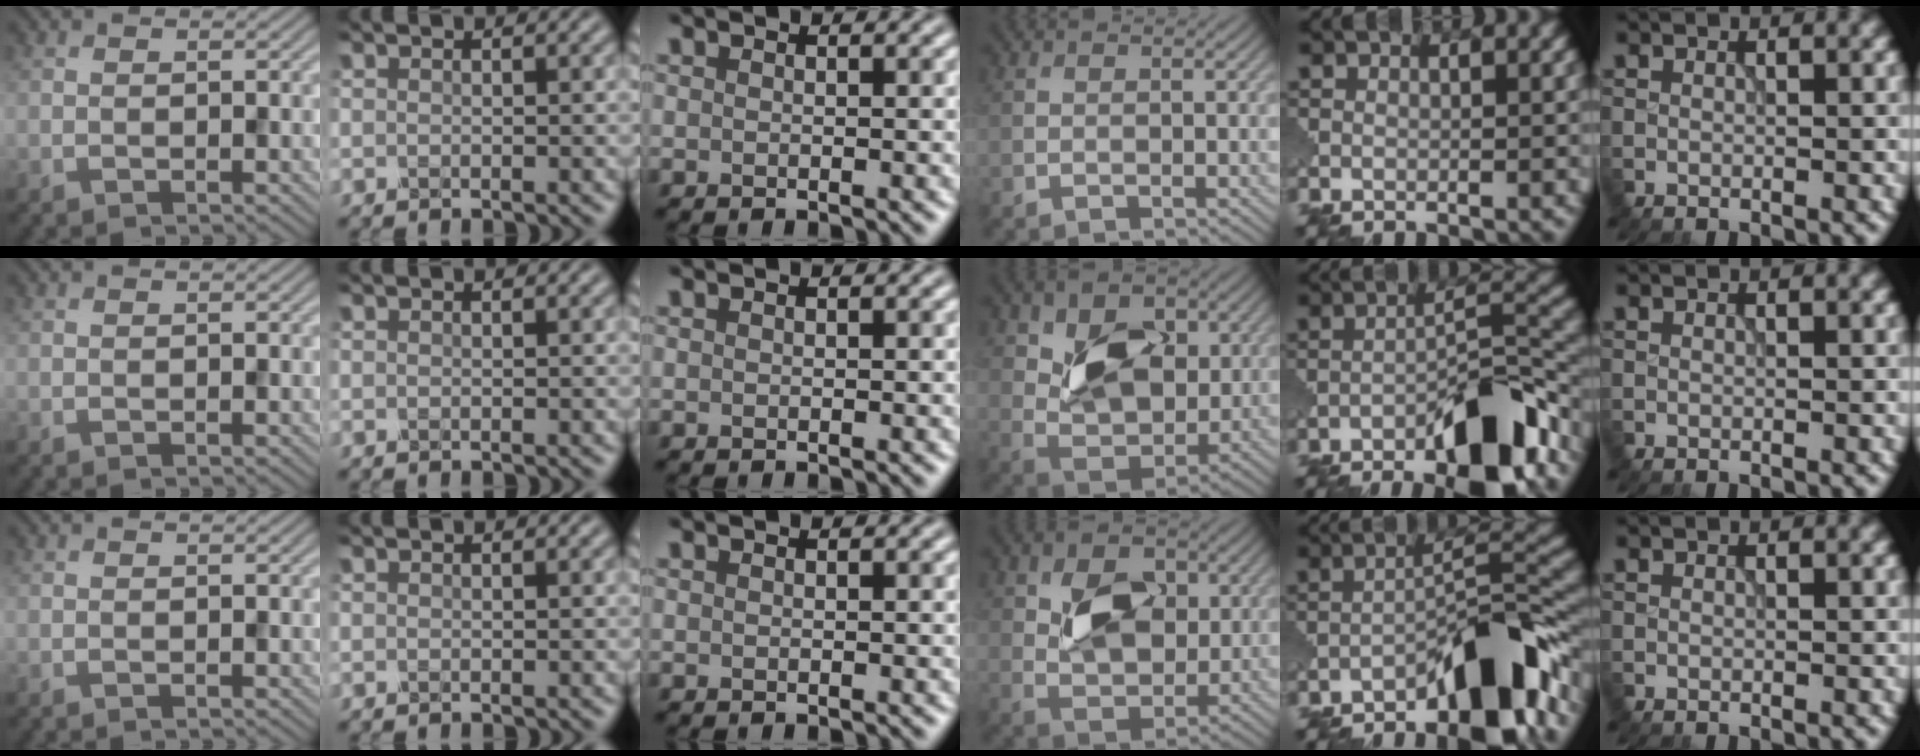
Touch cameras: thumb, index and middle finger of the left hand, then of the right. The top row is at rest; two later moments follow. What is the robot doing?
{"motion": "insert", "object": "pin"}